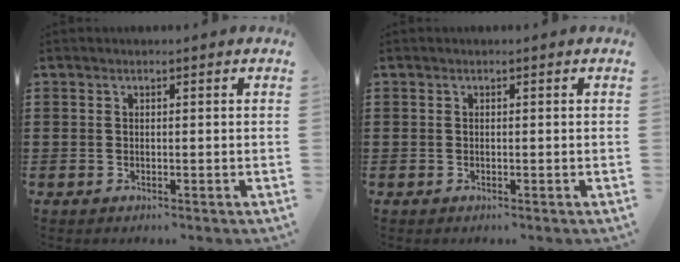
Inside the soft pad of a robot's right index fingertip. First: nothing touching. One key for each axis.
{"total": 0.0}